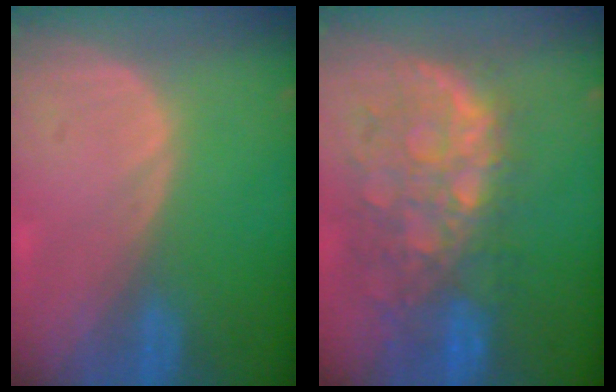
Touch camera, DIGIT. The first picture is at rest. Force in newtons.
{"total": 11.1, "press": 9.7, "slide": 5.5}